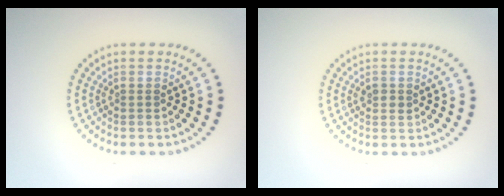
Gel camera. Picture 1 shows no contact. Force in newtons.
{"total": 1.0, "press": 1.0, "slide": 0.2}